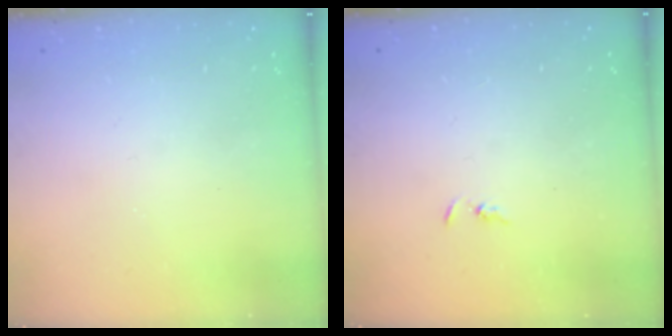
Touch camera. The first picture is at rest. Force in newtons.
{"total": 1.3, "press": 1.2, "slide": 0.3}